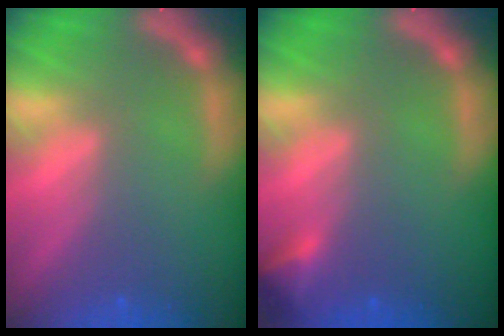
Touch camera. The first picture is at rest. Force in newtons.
{"total": 1.9}